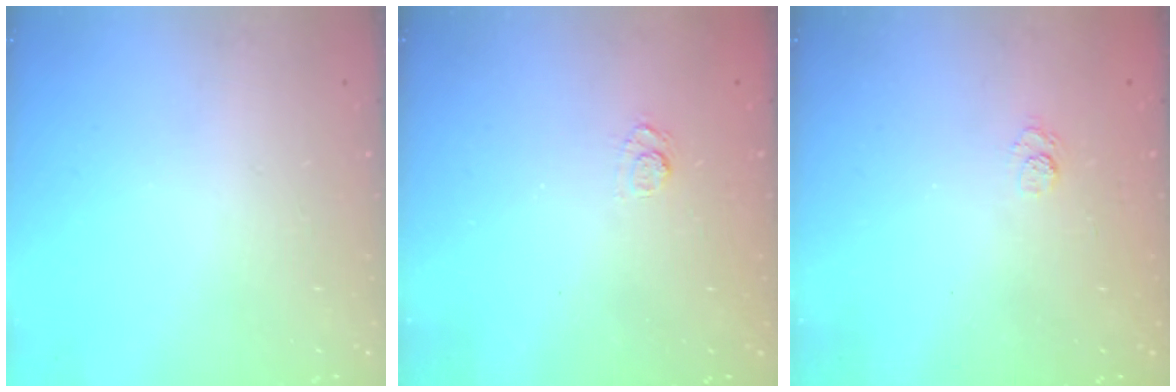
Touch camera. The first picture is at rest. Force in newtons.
{"total": 2.4, "press": 2.0, "slide": 1.3}
{"total": 3.2, "press": 2.9, "slide": 1.3}